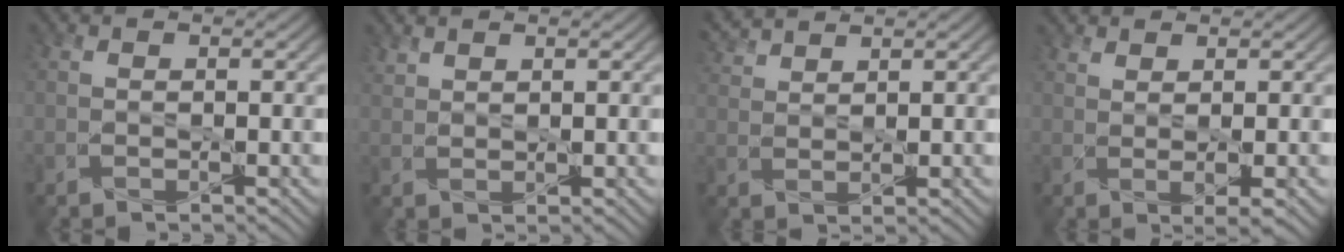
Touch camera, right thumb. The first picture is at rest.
{"total": 1.5, "force": [1.4, 0.4, 0.5], "torque": [-0.018, 0.002, 0.036]}
{"total": 3.8, "force": [3.3, 0.6, 1.7], "torque": [-0.045, 0.009, 0.070]}
{"total": 2.5, "force": [1.1, 0.4, 2.2], "torque": [-0.045, -0.002, 0.026]}